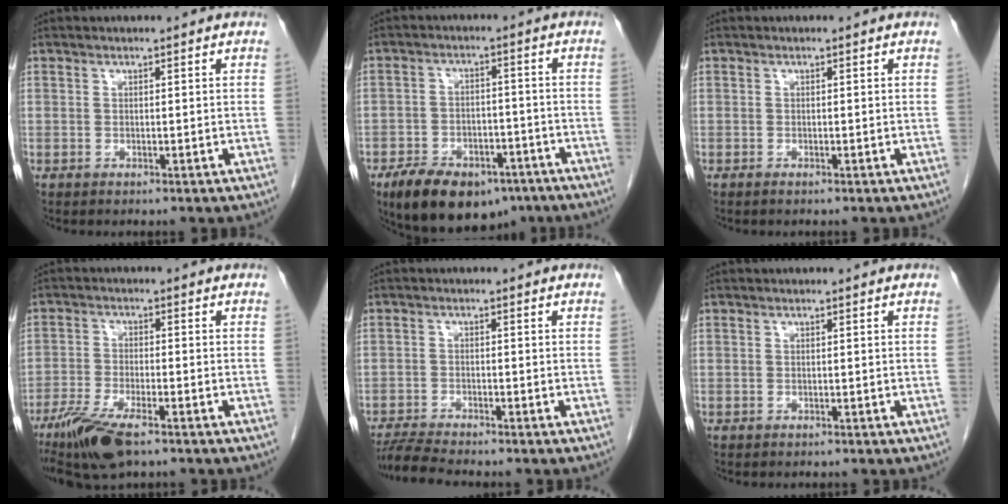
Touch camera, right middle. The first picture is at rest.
{"total": 13.7, "force": [-9.3, 6.9, 7.4], "torque": [-0.124, -0.004, -0.143]}
{"total": 0.6, "force": [-0.4, 0.1, 0.4], "torque": [-0.008, -0.001, -0.006]}
{"total": 9.1, "force": [-6.1, 2.0, 6.5], "torque": [-0.125, -0.020, -0.108]}
{"total": 5.2, "force": [-4.8, -0.4, 1.8], "torque": [-0.033, -0.021, -0.086]}
{"total": 0.5, "force": [-0.5, 0.2, 0.1], "torque": [-0.008, -0.001, -0.010]}